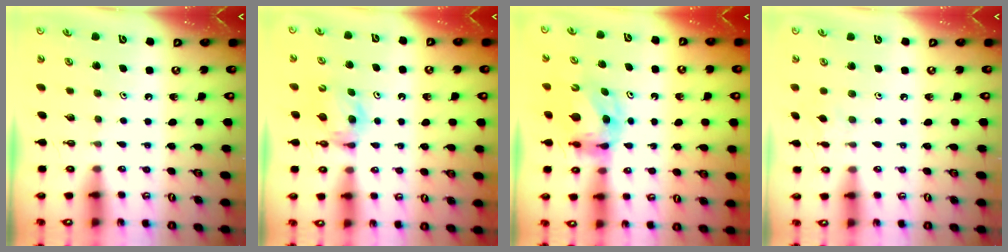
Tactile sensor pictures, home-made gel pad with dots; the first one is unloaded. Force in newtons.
{"total": 7.0, "press": 7.0, "slide": 0.5}
{"total": 7.5, "press": 7.4, "slide": 0.8}
{"total": 3.2, "press": 3.1, "slide": 0.6}